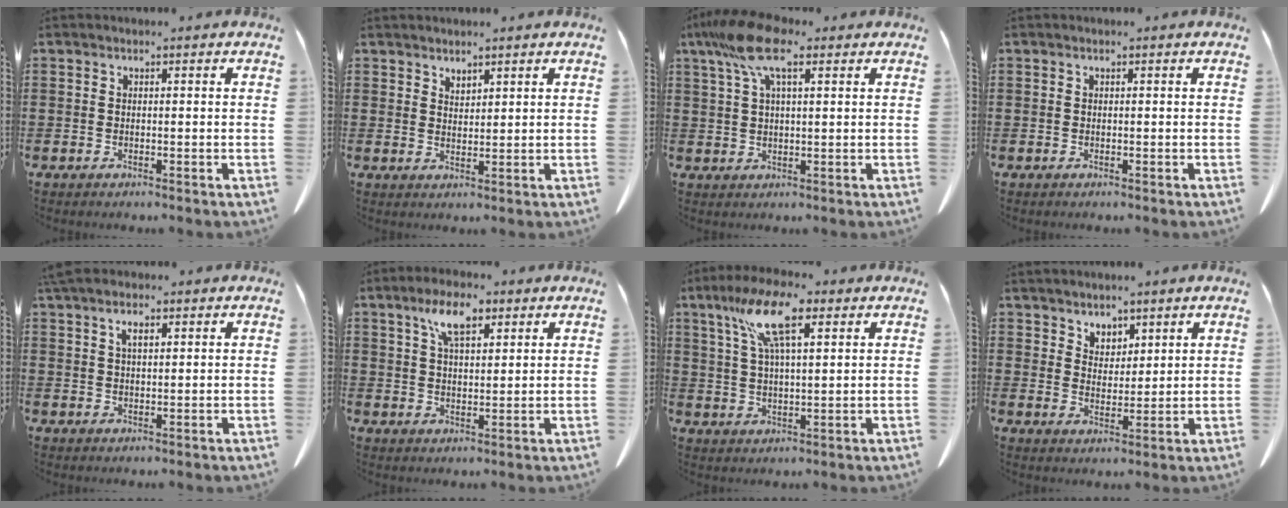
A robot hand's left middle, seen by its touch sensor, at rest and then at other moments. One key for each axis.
{"total": 2.0, "fx": 2.0, "fy": 0.3, "fz": 0.1, "tx": -0.006, "ty": -0.003, "tz": 0.039}
{"total": 9.5, "fx": 5.1, "fy": 2.8, "fz": 7.5, "tx": -0.162, "ty": 0.000, "tz": 0.090}
{"total": 0.0}
{"total": 3.0, "fx": 1.7, "fy": 1.0, "fz": 2.2, "tx": -0.040, "ty": -0.001, "tz": 0.029}
{"total": 7.0, "fx": 4.1, "fy": 2.8, "fz": 4.9, "tx": -0.101, "ty": 0.006, "tz": 0.071}
{"total": 10.7, "fx": 5.8, "fy": 3.1, "fz": 8.4, "tx": -0.183, "ty": 0.003, "tz": 0.101}
{"total": 3.8, "fx": 3.3, "fy": 1.9, "fz": 0.1, "tx": -0.006, "ty": -0.007, "tz": 0.062}